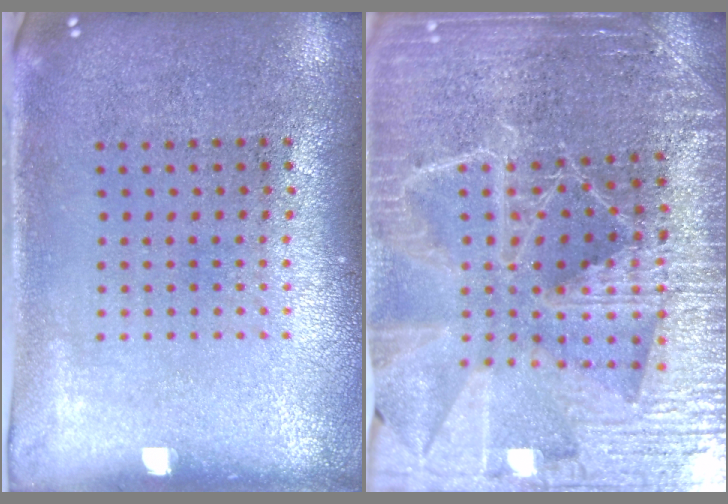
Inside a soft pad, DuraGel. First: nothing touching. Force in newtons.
{"total": 4.9, "press": 4.5, "slide": 2.0}